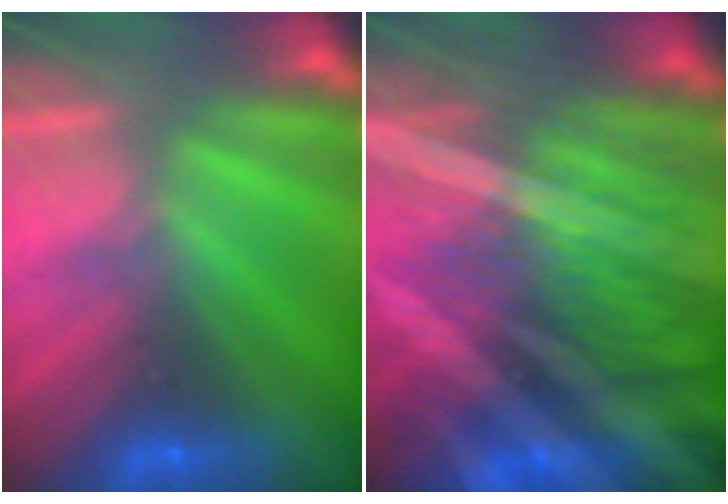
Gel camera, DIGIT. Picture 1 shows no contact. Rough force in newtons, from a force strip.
{"total": 8.2}